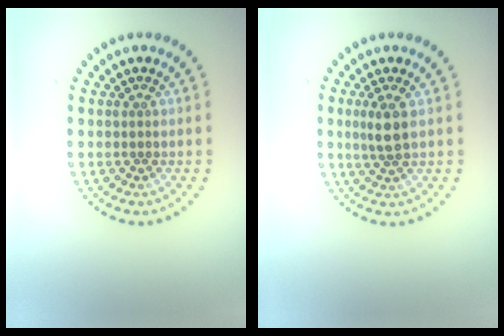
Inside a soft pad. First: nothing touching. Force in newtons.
{"total": 2.1, "press": 1.9, "slide": 1.0}